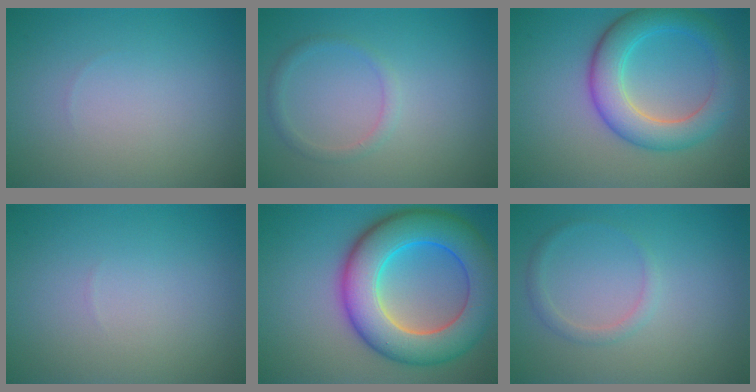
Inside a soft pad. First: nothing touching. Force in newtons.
{"total": 1.3, "press": 1.3, "slide": 0.0}
{"total": 5.9, "press": 5.9, "slide": 0.1}
{"total": 0.0}
{"total": 10.9, "press": 10.9, "slide": 0.3}
{"total": 1.3, "press": 1.3, "slide": 0.1}